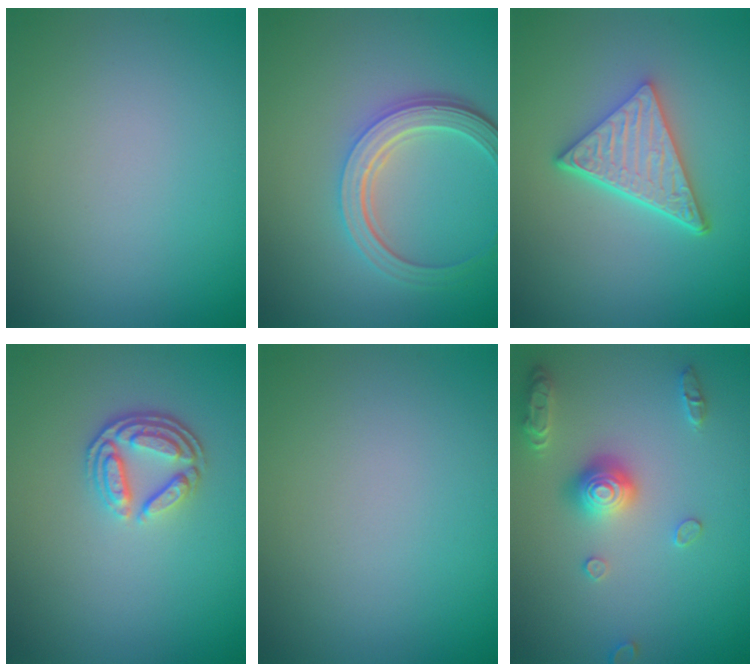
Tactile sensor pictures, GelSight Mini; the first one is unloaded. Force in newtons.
{"total": 4.8, "press": 3.7, "slide": 3.1}
{"total": 5.1, "press": 3.8, "slide": 3.4}
{"total": 3.6, "press": 2.8, "slide": 2.2}
{"total": 0.0}
{"total": 2.9, "press": 2.9, "slide": 0.2}